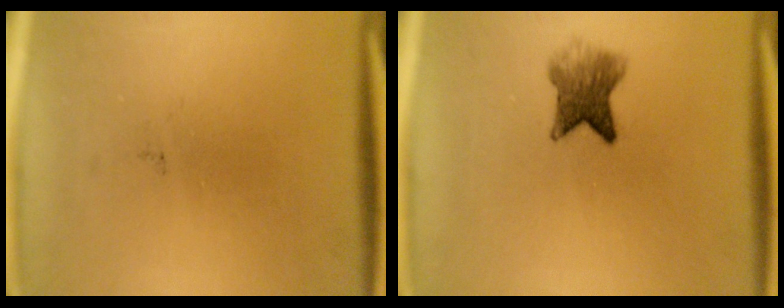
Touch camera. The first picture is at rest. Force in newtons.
{"total": 4.8}